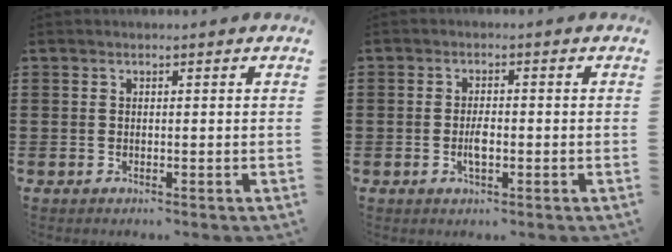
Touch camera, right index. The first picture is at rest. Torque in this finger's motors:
{"motor_torque": [2.14, 0.00, 0.32, 0.11]}